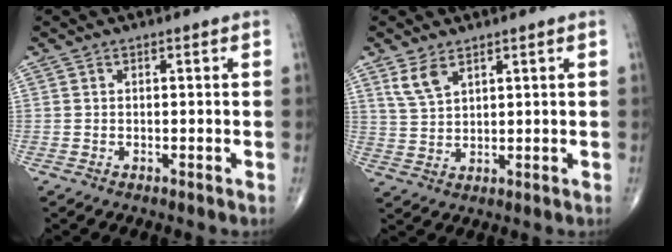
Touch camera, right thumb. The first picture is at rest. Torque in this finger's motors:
{"motor_torque": [-0.25, 0.28, 0.05, -0.05, 0.04]}